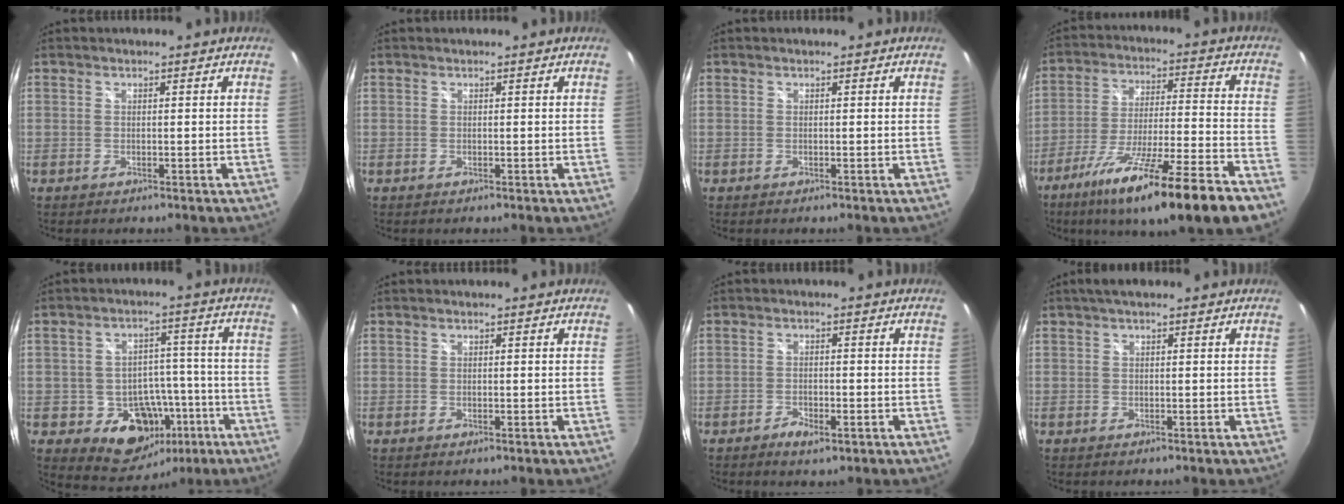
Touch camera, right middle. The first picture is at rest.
{"total": 0.0}
{"total": 0.0}
{"total": 20.4, "force": [-14.2, 0.4, 14.7], "torque": [-0.261, -0.060, -0.229]}
{"total": 13.0, "force": [-5.3, 10.4, 5.6], "torque": [-0.100, 0.036, -0.046]}
{"total": 0.0}
{"total": 3.5, "force": [-2.1, 1.4, 2.4], "torque": [-0.057, -0.005, -0.037]}
{"total": 2.7, "force": [1.6, 1.0, 1.9], "torque": [-0.033, 0.010, 0.022]}